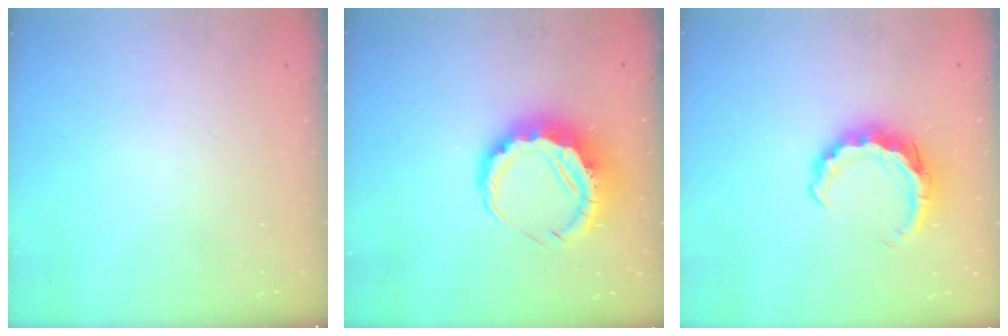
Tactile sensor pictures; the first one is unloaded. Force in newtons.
{"total": 10.7, "press": 10.5, "slide": 2.1}
{"total": 8.8, "press": 8.7, "slide": 1.3}